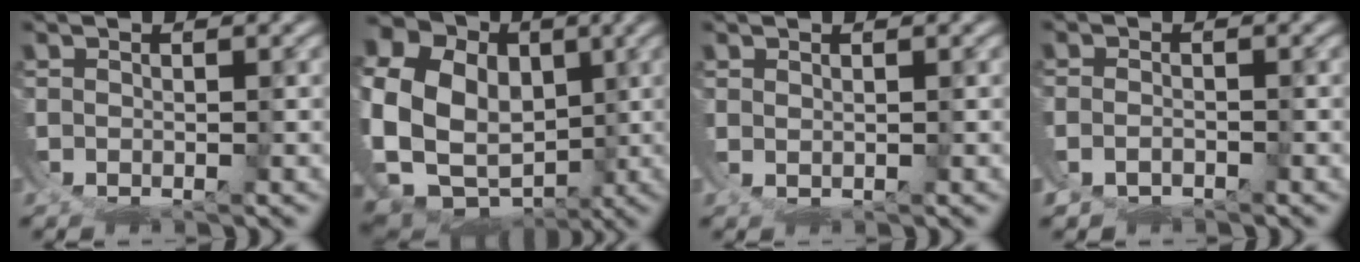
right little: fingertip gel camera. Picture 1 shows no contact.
{"total": 18.4, "force": [2.4, 15.7, 9.4], "torque": [-0.223, -0.044, 0.033]}
{"total": 1.7, "force": [1.4, -0.9, -0.4], "torque": [0.009, 0.002, 0.025]}
{"total": 3.9, "force": [-1.8, 3.4, 0.5], "torque": [-0.040, -0.024, -0.025]}